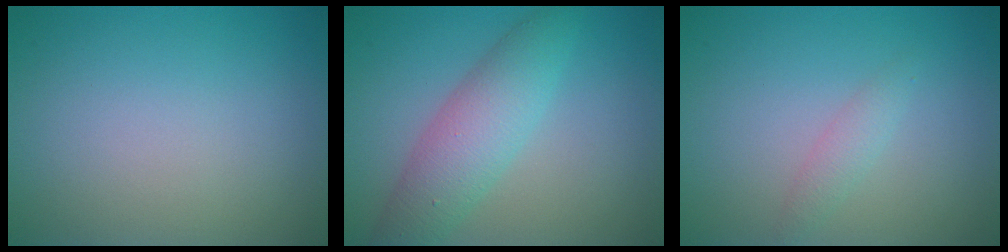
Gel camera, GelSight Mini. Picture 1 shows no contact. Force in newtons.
{"total": 4.9, "press": 4.9, "slide": 0.2}
{"total": 1.3, "press": 1.3, "slide": 0.1}